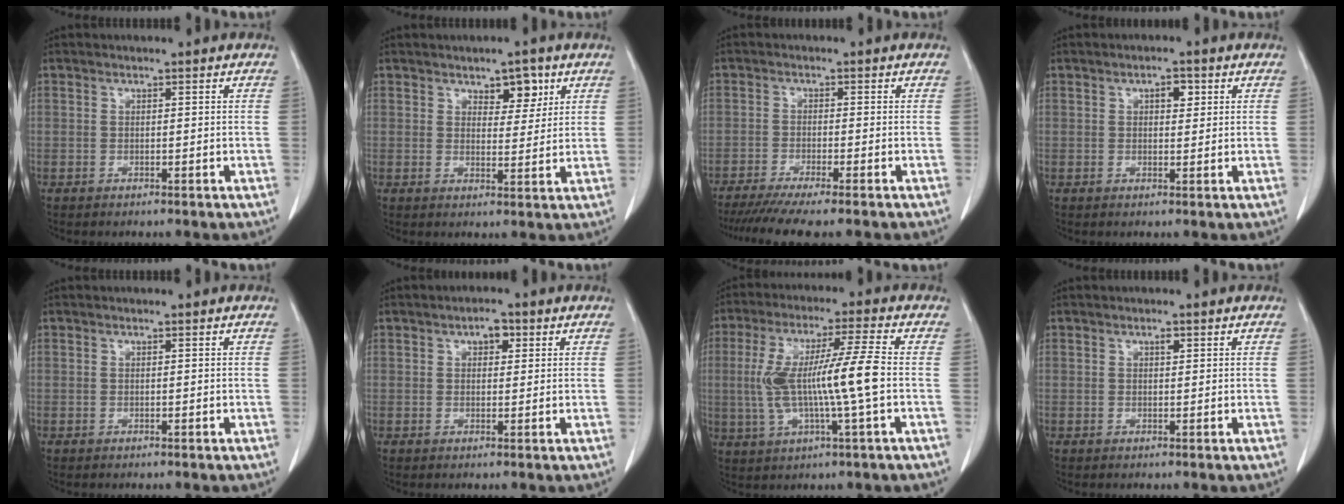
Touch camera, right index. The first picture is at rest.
{"total": 4.2, "force": [2.4, 2.1, 2.7], "torque": [-0.031, 0.001, 0.036]}
{"total": 9.4, "force": [-7.9, -0.2, 5.2], "torque": [-0.066, -0.023, -0.123]}
{"total": 2.3, "force": [0.9, 1.1, 1.8], "torque": [-0.026, 0.002, 0.013]}
{"total": 0.0}
{"total": 2.6, "force": [1.1, 1.4, 1.8], "torque": [-0.025, 0.008, 0.015]}
{"total": 12.0, "force": [-0.6, 0.0, 12.0], "torque": [-0.245, 0.010, -0.014]}
{"total": 0.8, "force": [0.4, 0.3, 0.6], "torque": [-0.010, -0.001, 0.005]}